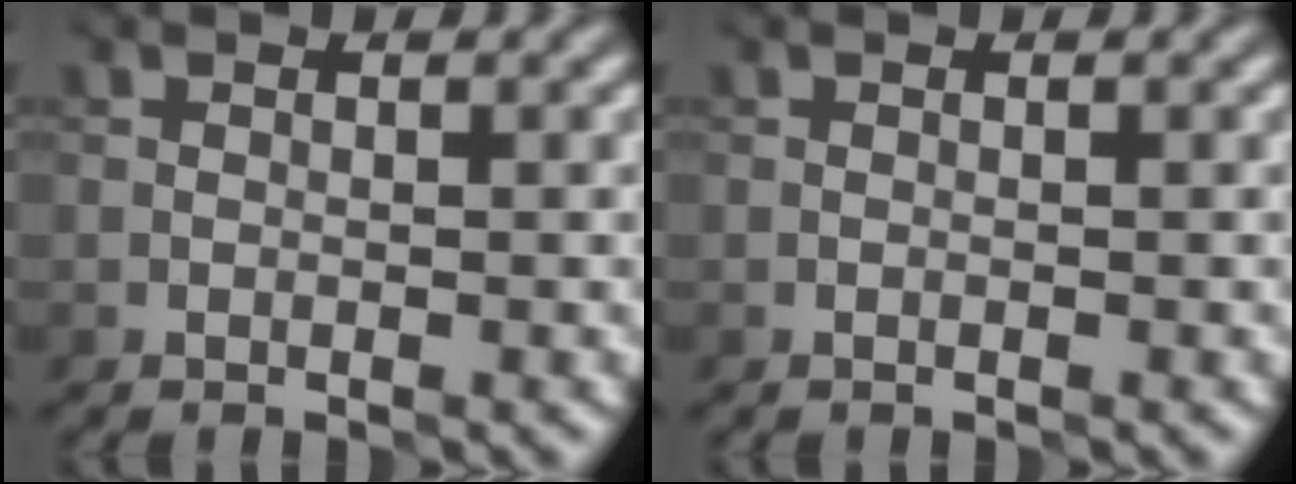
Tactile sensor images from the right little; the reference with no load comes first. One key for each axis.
{"total": 0.0}